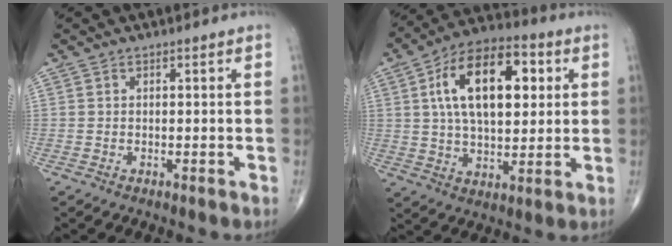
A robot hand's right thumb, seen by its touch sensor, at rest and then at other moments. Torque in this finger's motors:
{"motor_torque": [0.90, 4.11, 1.51, 0.26, 0.15]}